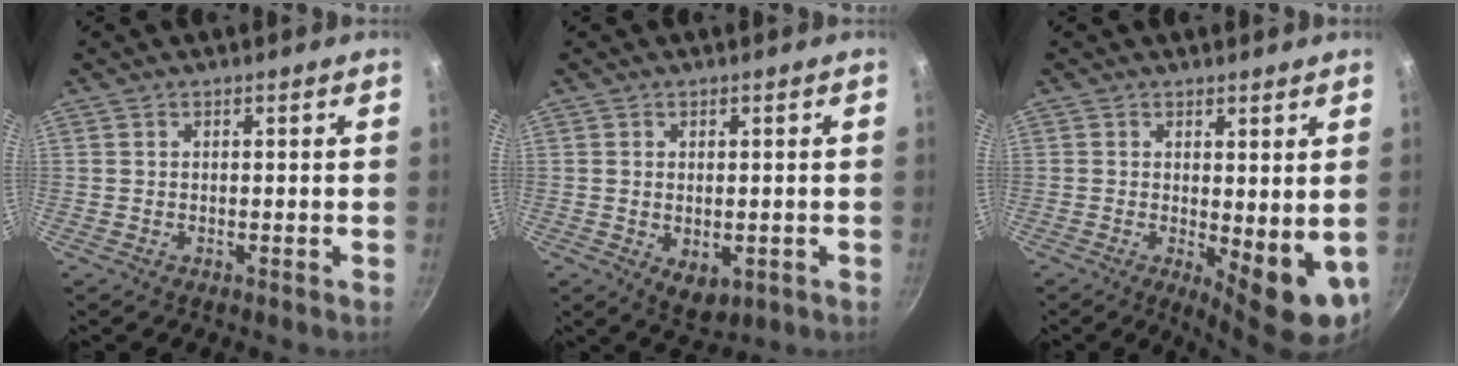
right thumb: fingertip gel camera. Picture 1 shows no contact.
{"total": 5.2, "force": [-1.0, 3.3, 3.9], "torque": [-0.053, -0.012, -0.007]}
{"total": 9.0, "force": [-0.3, 3.4, 8.4], "torque": [-0.095, -0.013, 0.006]}